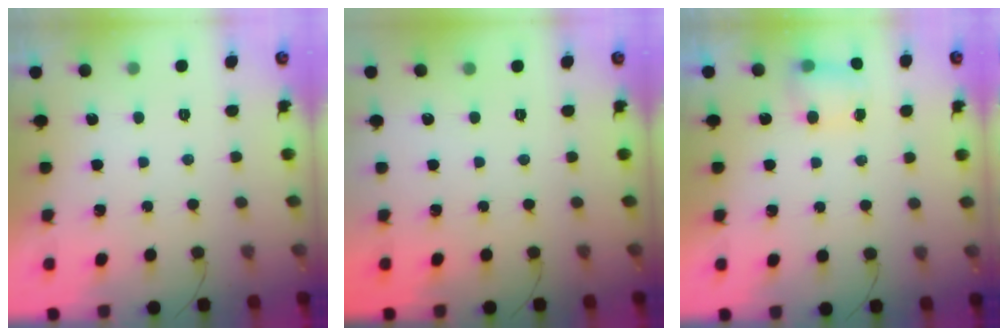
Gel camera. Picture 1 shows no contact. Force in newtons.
{"total": 0.0}
{"total": 5.0, "press": 4.9, "slide": 0.5}